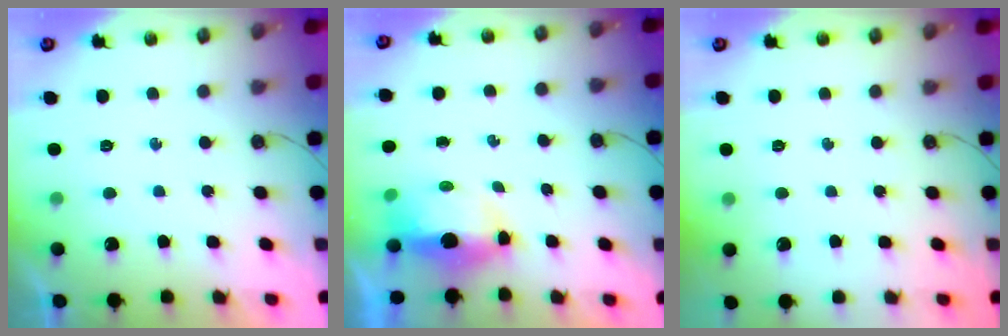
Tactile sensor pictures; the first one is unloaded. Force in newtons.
{"total": 5.9, "press": 5.8, "slide": 0.5}
{"total": 0.0}